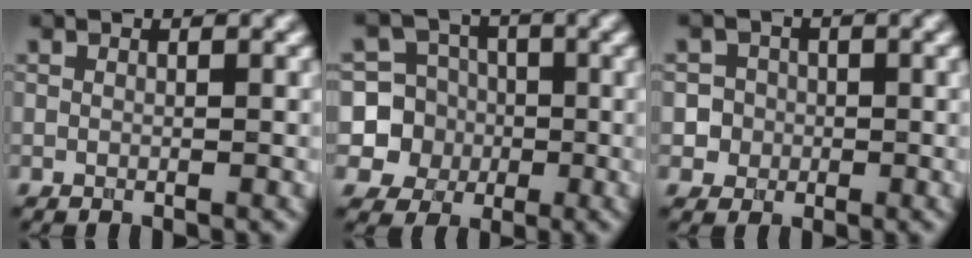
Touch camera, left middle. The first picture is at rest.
{"total": 6.2, "force": [-1.2, 6.0, 1.1], "torque": [-0.006, 0.017, -0.042]}
{"total": 2.9, "force": [-0.4, 2.8, 0.4], "torque": [0.021, 0.014, -0.014]}